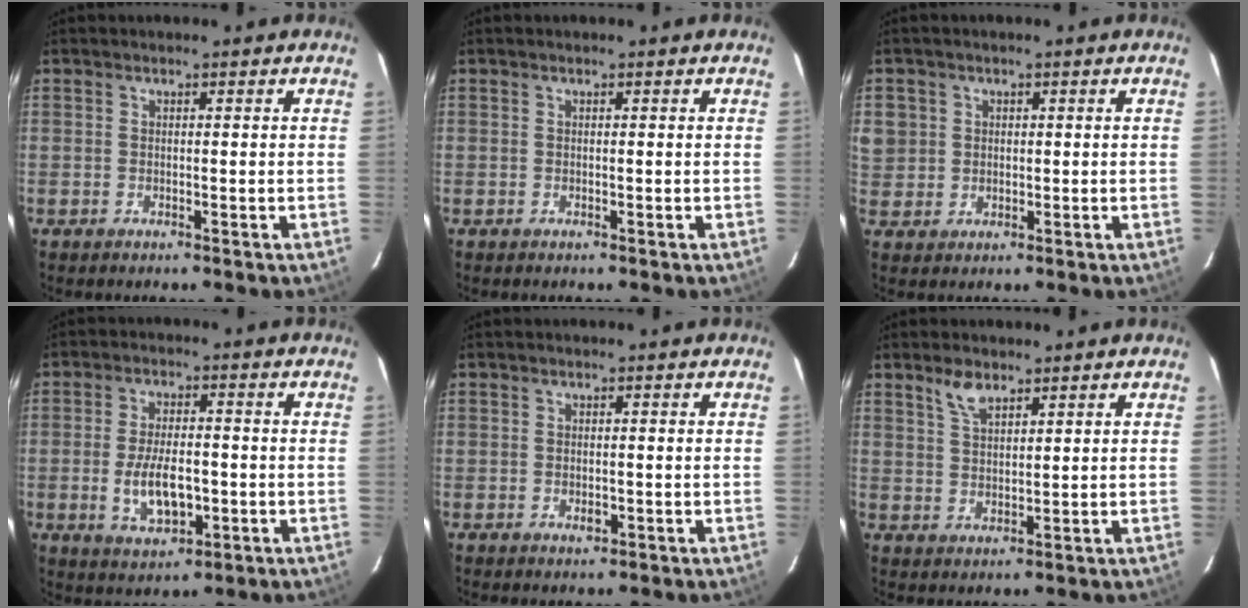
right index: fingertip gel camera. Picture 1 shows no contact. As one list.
[{"total": 0.0}, {"total": 6.1, "force": [0.9, 5.9, 1.6], "torque": [-0.039, 0.017, 0.024]}, {"total": 8.6, "force": [-1.9, 4.0, 7.4], "torque": [-0.147, -0.006, -0.026]}, {"total": 1.3, "force": [-0.3, 1.0, 0.8], "torque": [-0.012, 0.001, -0.003]}, {"total": 4.1, "force": [2.9, 1.7, 2.2], "torque": [-0.041, 0.004, 0.057]}]